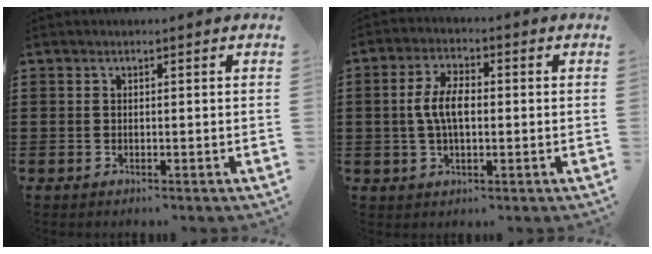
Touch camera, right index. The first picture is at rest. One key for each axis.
{"total": 6.1, "fx": -0.1, "fy": 2.8, "fz": 5.4, "tx": -0.123, "ty": 0.001, "tz": -0.010}